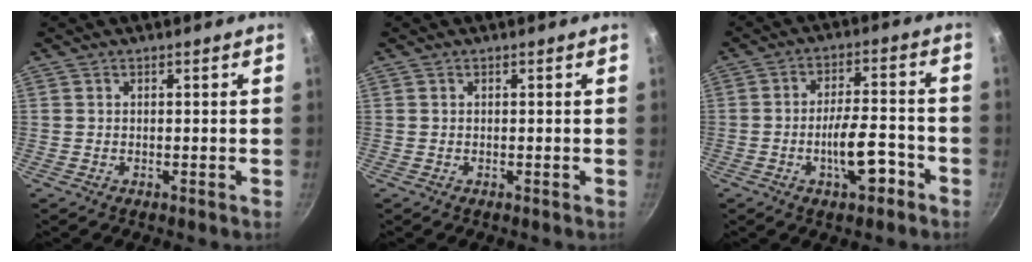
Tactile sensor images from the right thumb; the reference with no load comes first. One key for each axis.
{"total": 0.0}
{"total": 9.5, "fx": -4.2, "fy": 3.3, "fz": 7.8, "tx": -0.119, "ty": 0.034, "tz": -0.069}